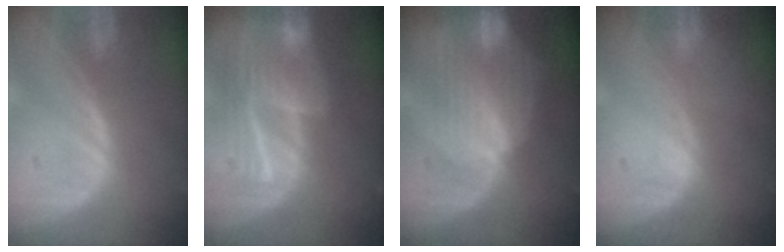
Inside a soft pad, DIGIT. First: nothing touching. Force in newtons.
{"total": 8.9, "press": 8.3, "slide": 3.3}
{"total": 8.6, "press": 8.0, "slide": 3.2}
{"total": 0.0}